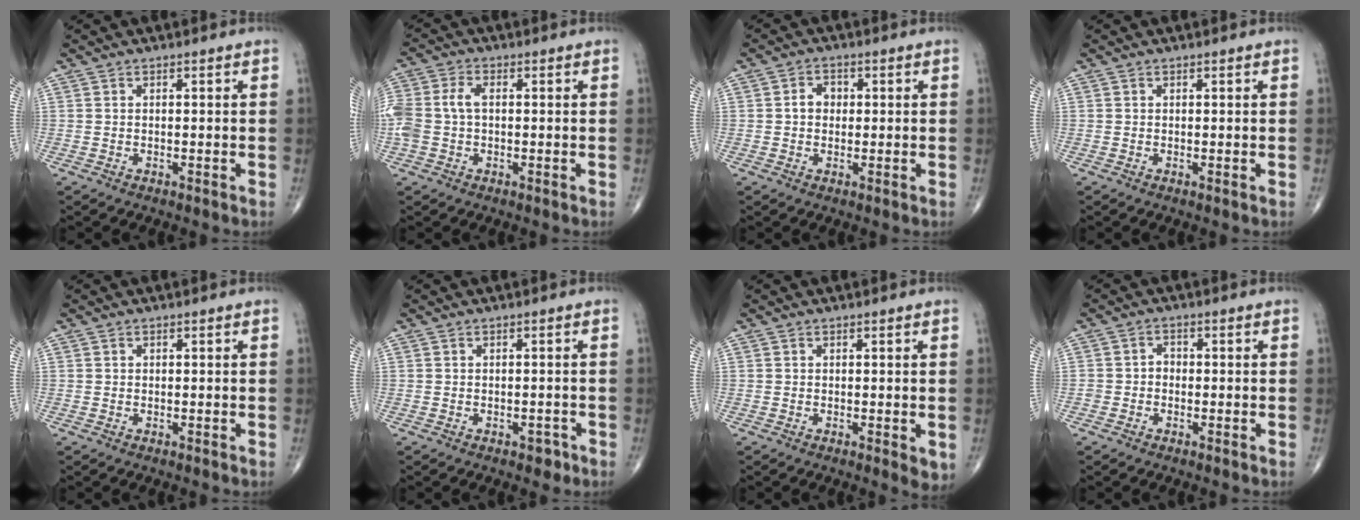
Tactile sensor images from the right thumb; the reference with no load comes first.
{"total": 7.7, "force": [0.1, 5.1, 5.8], "torque": [-0.154, 0.022, 0.002]}
{"total": 3.2, "force": [0.2, 2.6, 1.8], "torque": [-0.017, 0.010, -0.001]}
{"total": 0.0}
{"total": 0.0}
{"total": 1.7, "force": [-0.9, 1.1, 0.9], "torque": [-0.002, 0.003, -0.011]}
{"total": 2.4, "force": [-0.1, 1.0, 2.2], "torque": [-0.025, -0.008, -0.002]}
{"total": 2.1, "force": [-0.6, 1.8, 0.8], "torque": [0.003, 0.010, -0.018]}